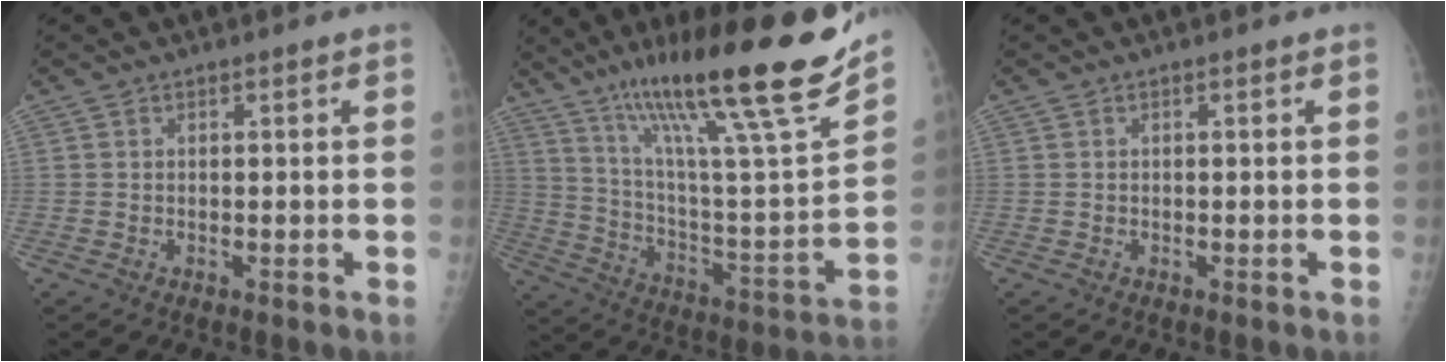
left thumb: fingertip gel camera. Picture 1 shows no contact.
{"total": 28.9, "force": [18.9, 3.6, 21.6], "torque": [-0.332, -0.054, 0.316]}
{"total": 0.0}